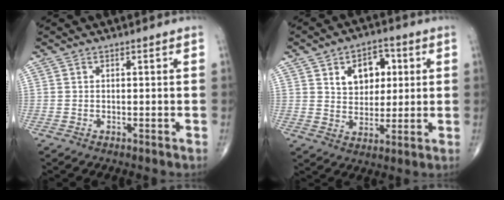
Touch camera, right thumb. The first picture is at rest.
{"total": 9.8, "force": [3.1, 6.9, 6.2], "torque": [-0.051, -0.007, 0.050]}